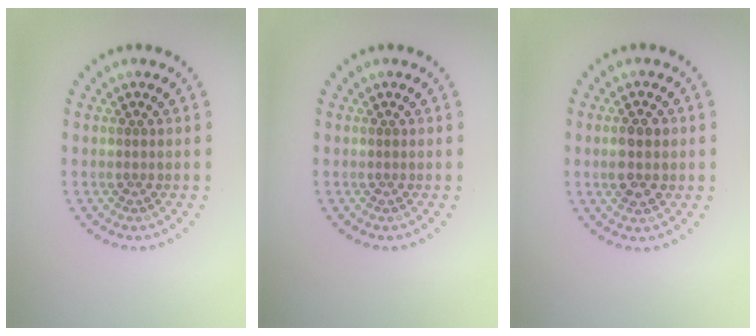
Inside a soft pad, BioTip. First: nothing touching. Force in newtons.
{"total": 0.0}
{"total": 3.0, "press": 3.0, "slide": 0.1}